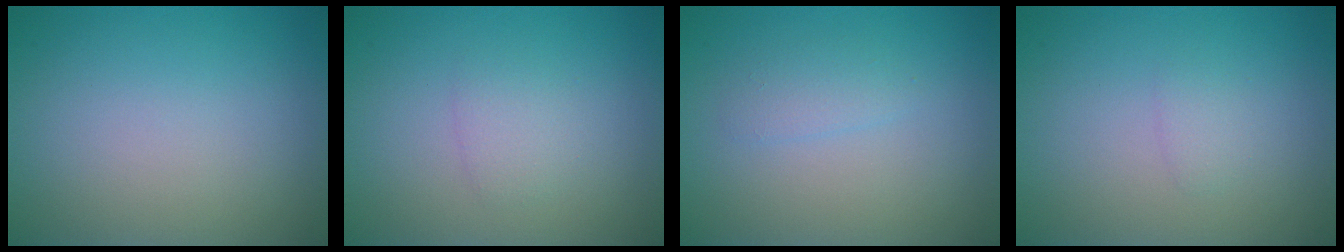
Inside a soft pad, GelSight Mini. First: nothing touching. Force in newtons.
{"total": 1.4, "press": 1.4, "slide": 0.1}
{"total": 1.2, "press": 1.2, "slide": 0.1}
{"total": 0.9, "press": 0.9, "slide": 0.1}